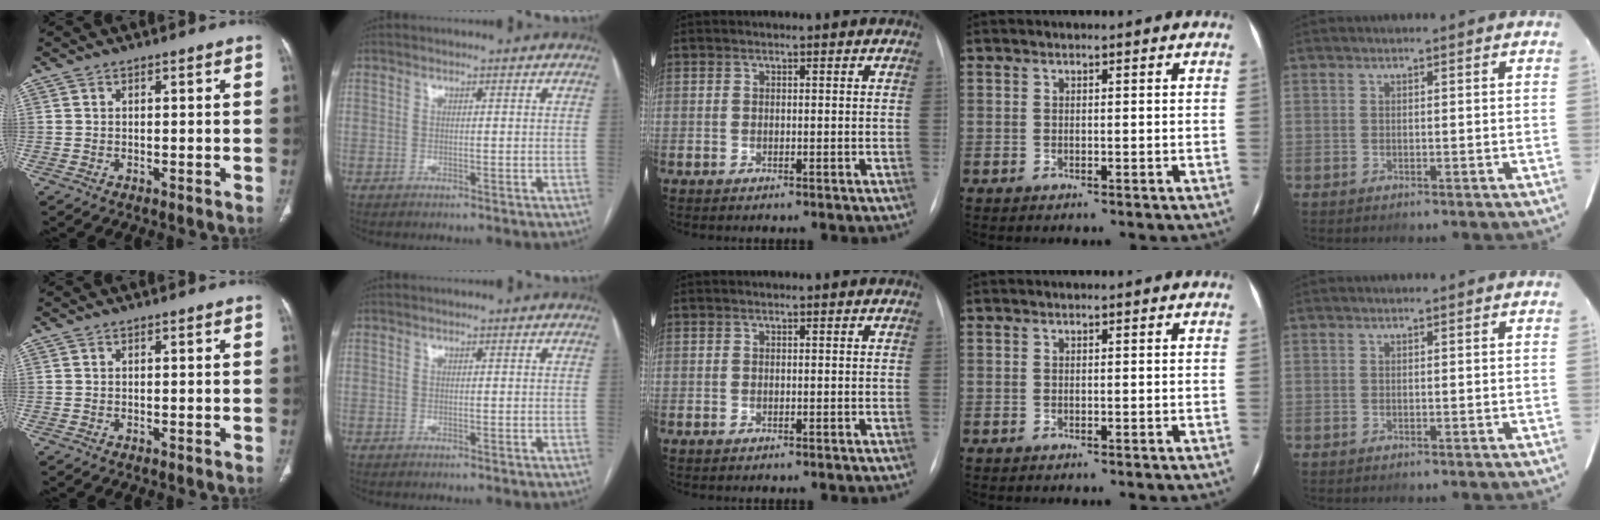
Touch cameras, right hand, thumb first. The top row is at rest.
{}